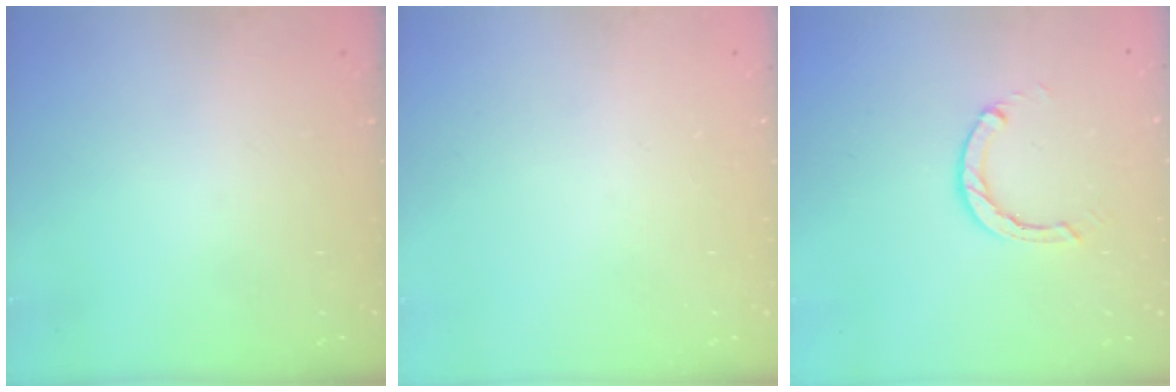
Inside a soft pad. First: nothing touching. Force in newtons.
{"total": 0.0}
{"total": 2.9, "press": 2.9, "slide": 0.4}